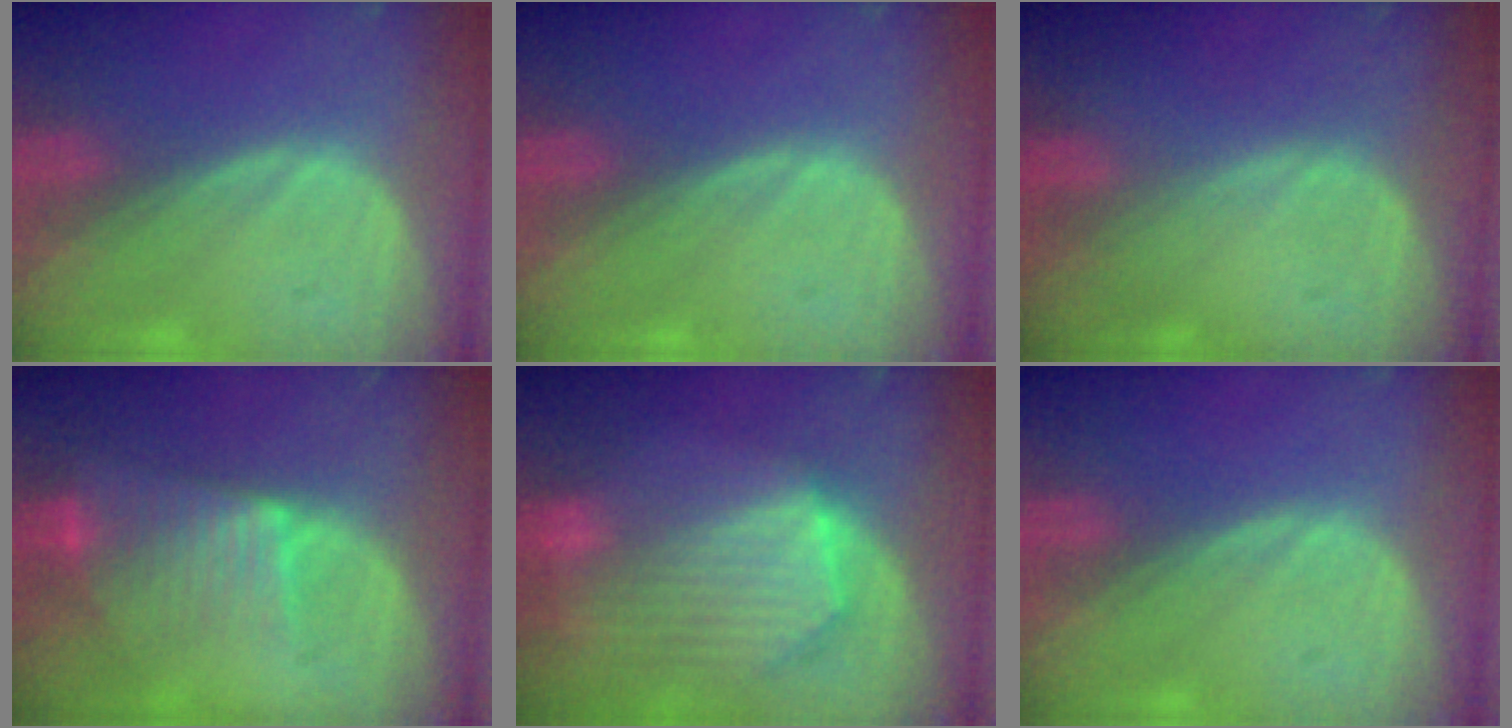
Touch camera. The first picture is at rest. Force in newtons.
{"total": 0.0}
{"total": 0.0}
{"total": 7.3, "press": 6.4, "slide": 3.4}
{"total": 10.3, "press": 8.9, "slide": 5.1}
{"total": 0.0}